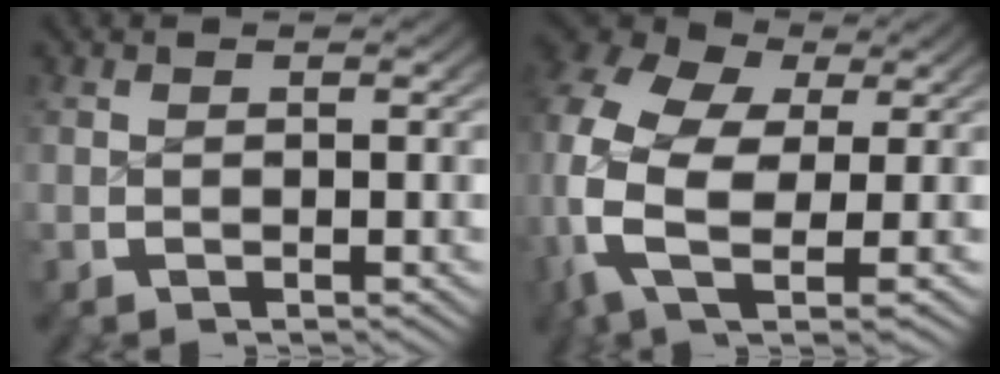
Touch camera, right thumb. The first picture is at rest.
{"total": 12.8, "force": [1.2, 8.5, 9.4], "torque": [-0.216, -0.034, 0.020]}